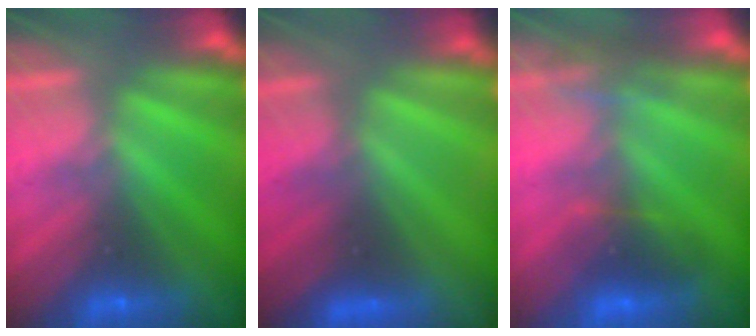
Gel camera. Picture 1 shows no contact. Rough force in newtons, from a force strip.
{"total": 3.3}
{"total": 3.2}